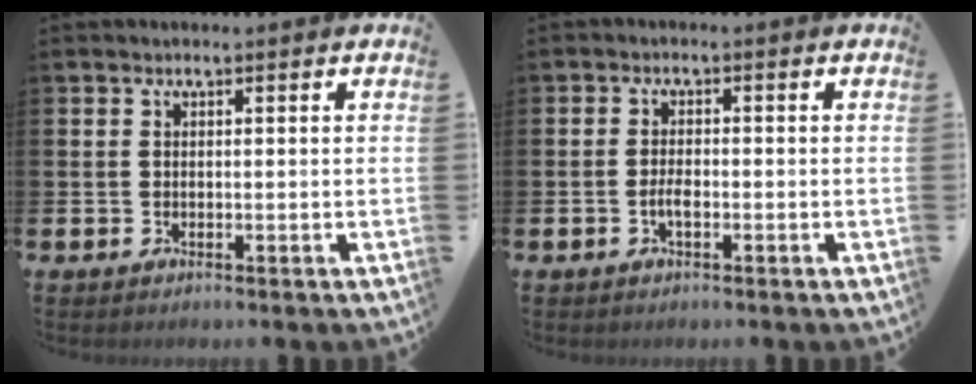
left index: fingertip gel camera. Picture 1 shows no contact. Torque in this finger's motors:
{"motor_torque": [0.34, 0.26, 0.02, 0.08]}